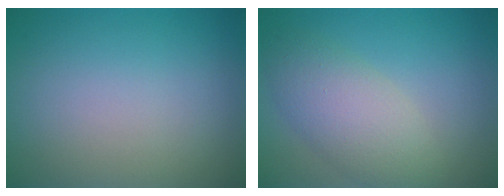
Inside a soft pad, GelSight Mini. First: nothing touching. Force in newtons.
{"total": 4.9, "press": 4.9, "slide": 0.4}